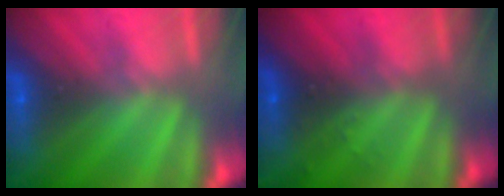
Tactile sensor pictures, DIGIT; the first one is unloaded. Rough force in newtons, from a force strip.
{"total": 2.9}